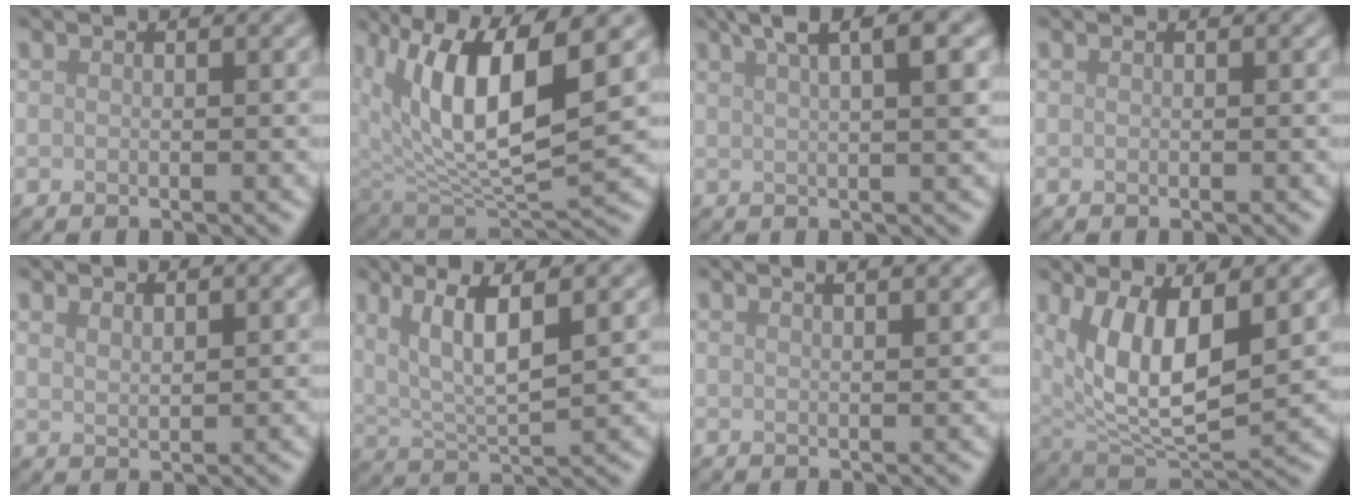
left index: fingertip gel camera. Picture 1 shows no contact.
{"total": 10.3, "force": [3.4, 4.2, 8.8], "torque": [-0.166, -0.011, 0.061]}
{"total": 5.9, "force": [2.9, 1.7, 4.8], "torque": [-0.054, 0.020, 0.035]}
{"total": 0.0}
{"total": 1.3, "force": [1.2, 0.2, 0.5], "torque": [-0.009, -0.001, 0.022]}
{"total": 5.6, "force": [2.5, 1.4, 4.8], "torque": [-0.094, -0.004, 0.050]}
{"total": 5.1, "force": [3.3, 2.3, 3.2], "torque": [-0.011, 0.039, 0.014]}
{"total": 7.7, "force": [2.4, 3.0, 6.7], "torque": [-0.138, -0.017, 0.049]}